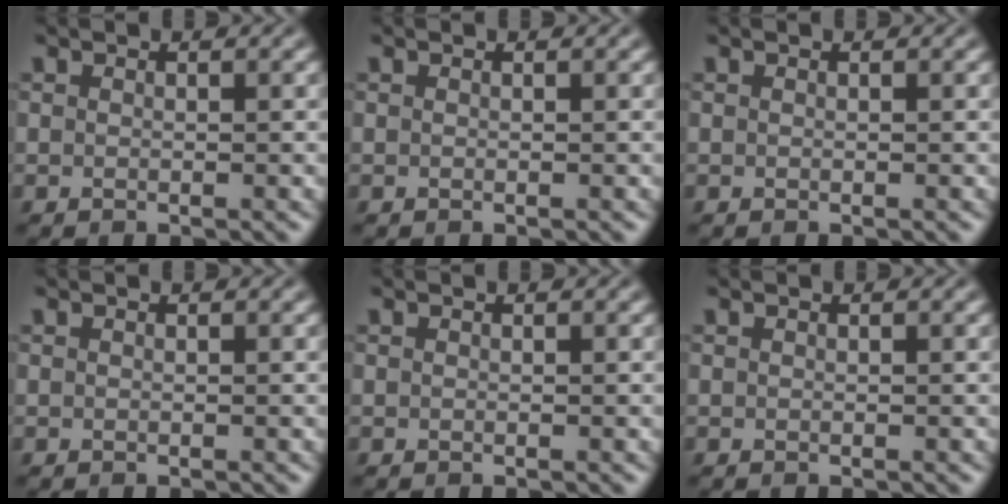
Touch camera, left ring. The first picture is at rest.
{"total": 0.0}
{"total": 0.0}
{"total": 0.0}
{"total": 0.0}
{"total": 0.0}